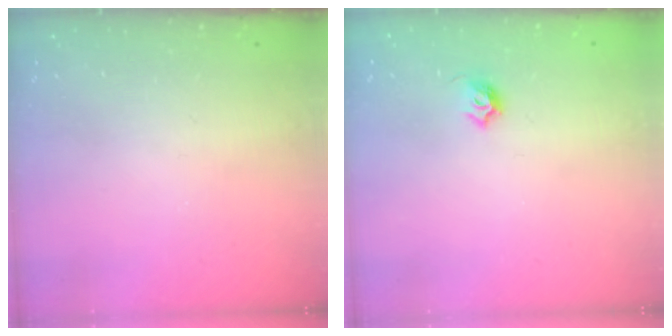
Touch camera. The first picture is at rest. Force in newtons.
{"total": 5.0, "press": 4.9, "slide": 0.7}